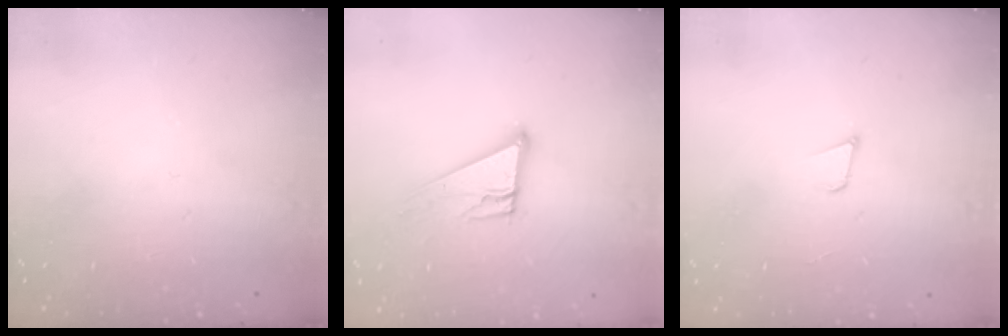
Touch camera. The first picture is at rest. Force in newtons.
{"total": 10.0, "press": 10.0, "slide": 0.5}
{"total": 3.2, "press": 1.9, "slide": 2.6}